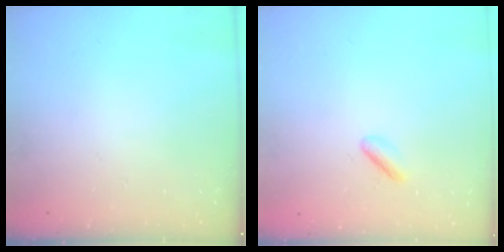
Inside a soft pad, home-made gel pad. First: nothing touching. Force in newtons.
{"total": 1.8, "press": 1.5, "slide": 0.9}